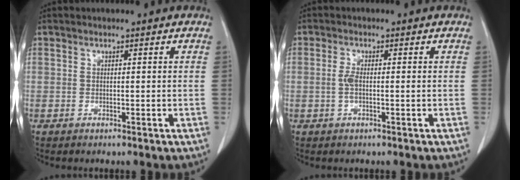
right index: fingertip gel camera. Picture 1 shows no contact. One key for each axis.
{"total": 2.0, "fx": -0.3, "fy": 0.4, "fz": 1.9, "tx": -0.044, "ty": 0.000, "tz": -0.006}